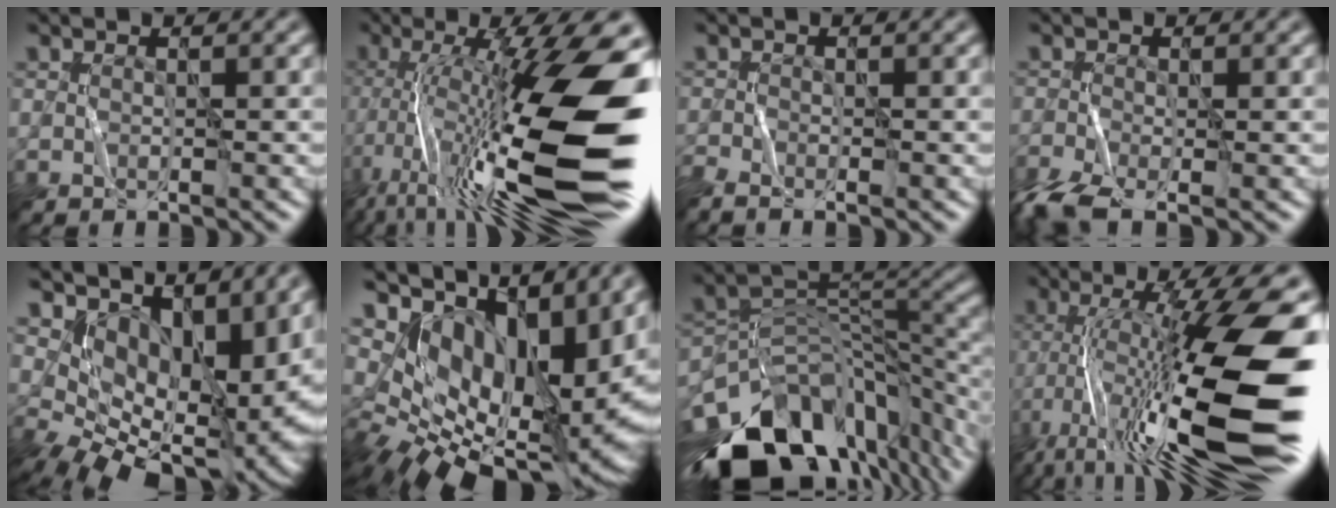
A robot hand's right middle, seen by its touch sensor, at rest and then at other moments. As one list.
[{"total": 18.1, "force": [-4.0, 4.2, 17.1], "torque": [-0.300, 0.012, -0.069]}, {"total": 1.2, "force": [-1.0, 0.0, 0.6], "torque": [-0.018, -0.005, -0.019]}, {"total": 4.3, "force": [-2.9, 1.2, 3.0], "torque": [-0.072, -0.014, -0.056]}, {"total": 10.4, "force": [2.5, 6.3, 7.8], "torque": [-0.131, -0.019, 0.067]}, {"total": 15.1, "force": [5.7, 8.1, 11.5], "torque": [-0.189, 0.011, 0.111]}, {"total": 15.3, "force": [-9.7, 8.2, 8.6], "torque": [-0.180, 0.001, -0.148]}, {"total": 16.9, "force": [-5.0, 3.6, 15.7], "torque": [-0.268, 0.009, -0.084]}]